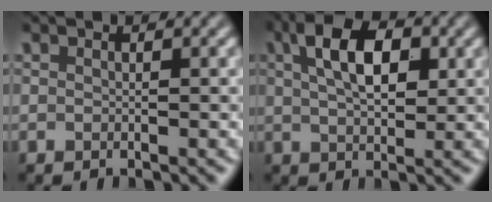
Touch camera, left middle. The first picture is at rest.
{"total": 6.2, "force": [2.0, 3.2, 4.9], "torque": [-0.085, 0.012, 0.030]}